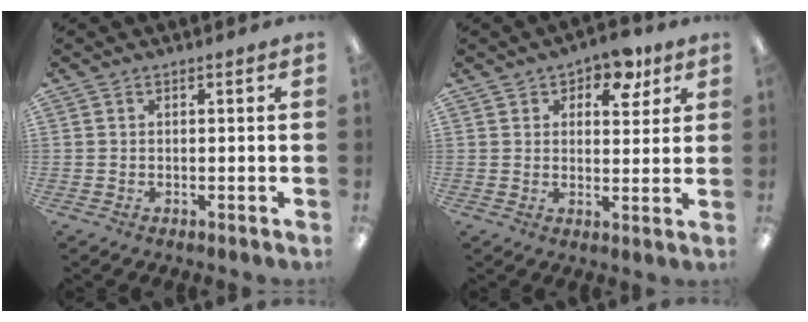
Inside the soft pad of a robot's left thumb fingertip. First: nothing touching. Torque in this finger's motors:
{"motor_torque": [-0.14, 0.26, 0.01, -0.15, 0.03]}